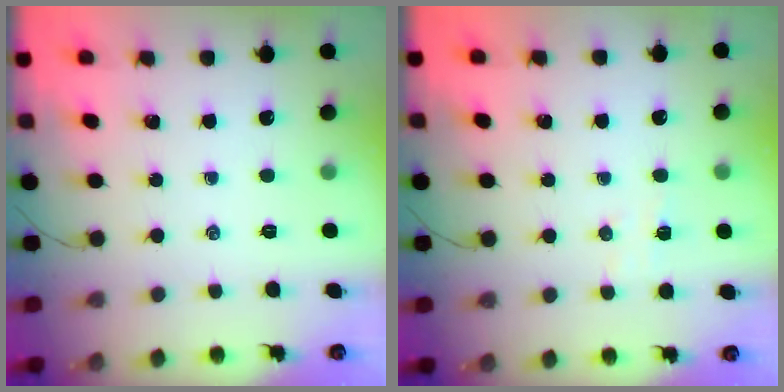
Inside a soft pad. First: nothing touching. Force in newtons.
{"total": 3.4, "press": 3.3, "slide": 0.9}